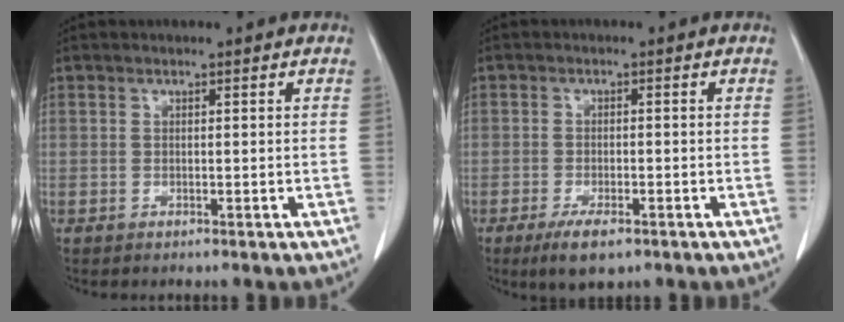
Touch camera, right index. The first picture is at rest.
{"total": 4.6, "force": [-2.9, 1.6, 3.2], "torque": [-0.060, -0.006, -0.043]}